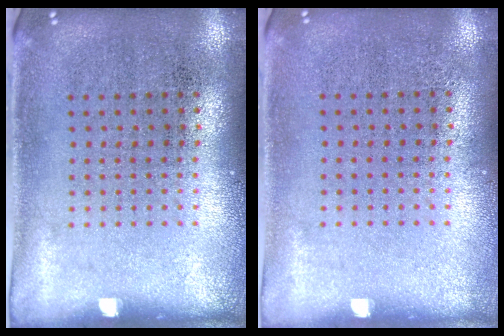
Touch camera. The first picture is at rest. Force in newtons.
{"total": 0.0}